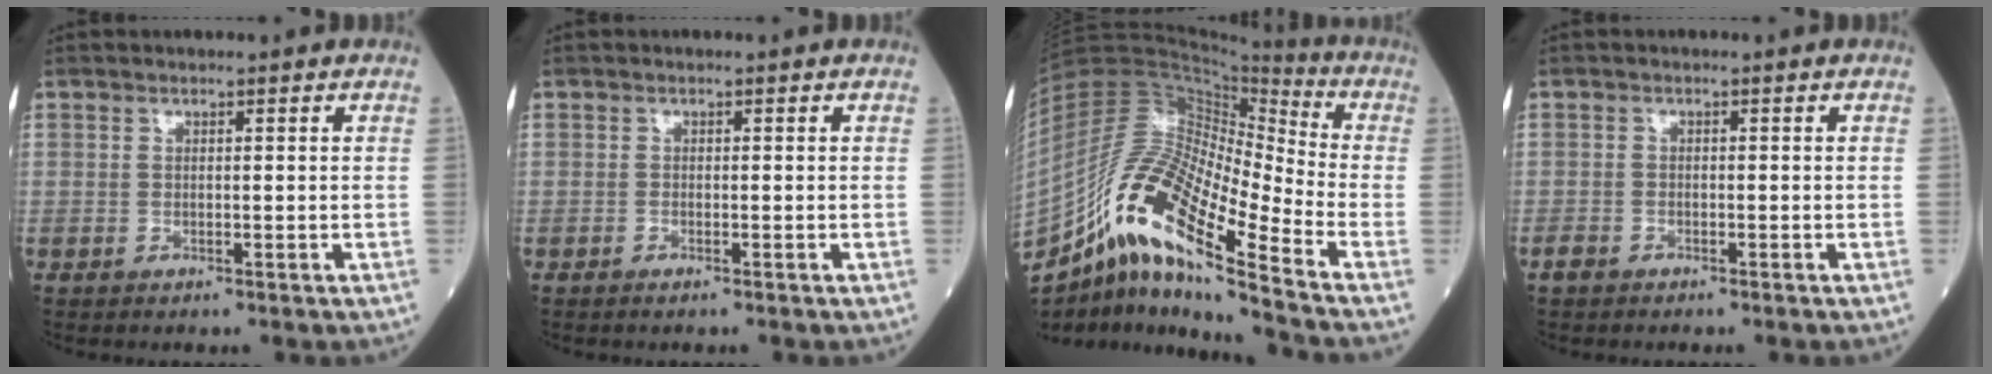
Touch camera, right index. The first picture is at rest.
{"total": 0.6, "force": [-0.5, 0.0, 0.3], "torque": [-0.008, -0.001, -0.009]}
{"total": 18.7, "force": [-12.0, 2.3, 14.2], "torque": [-0.287, 0.002, -0.216]}
{"total": 1.4, "force": [-1.2, 0.8, 0.3], "torque": [-0.010, 0.002, -0.022]}